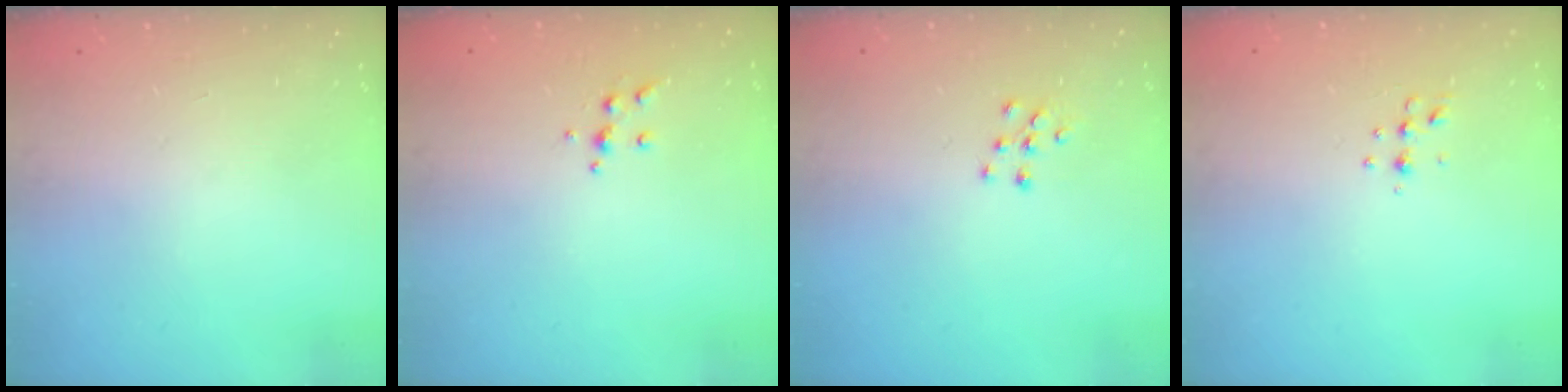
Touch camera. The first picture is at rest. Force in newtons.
{"total": 5.0, "press": 4.8, "slide": 1.0}
{"total": 6.8, "press": 6.8, "slide": 0.4}
{"total": 3.8, "press": 3.6, "slide": 1.4}